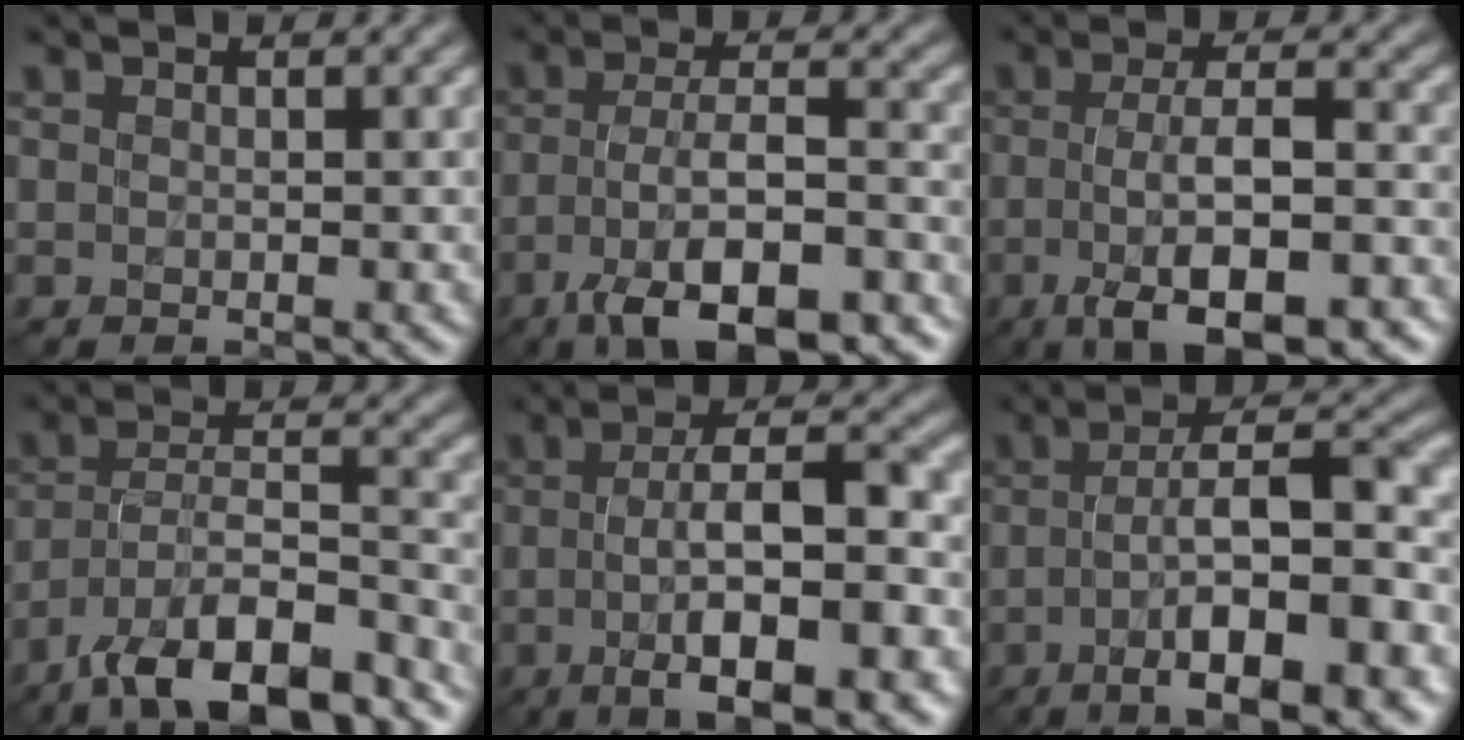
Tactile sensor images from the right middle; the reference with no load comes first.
{"total": 10.9, "force": [-5.9, 4.0, 8.2], "torque": [-0.143, -0.002, -0.097]}
{"total": 8.7, "force": [-3.1, 2.9, 7.6], "torque": [-0.131, 0.000, -0.049]}
{"total": 12.7, "force": [-9.5, 4.4, 7.2], "torque": [-0.121, -0.003, -0.153]}
{"total": 9.8, "force": [-2.4, 2.8, 9.1], "torque": [-0.138, 0.005, -0.036]}
{"total": 11.0, "force": [-3.4, 3.1, 9.9], "torque": [-0.145, 0.013, -0.046]}